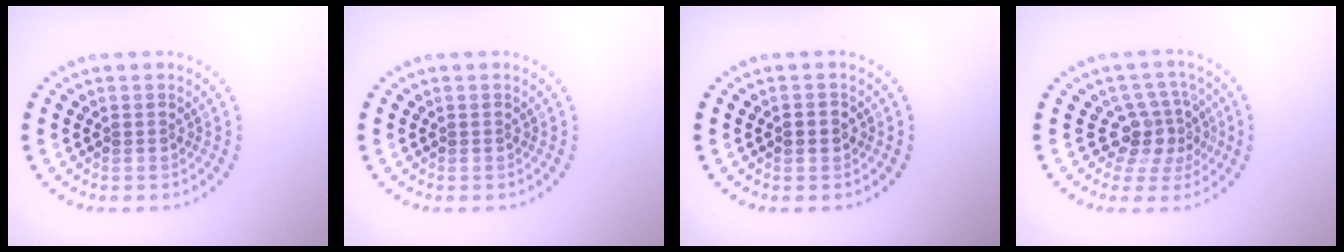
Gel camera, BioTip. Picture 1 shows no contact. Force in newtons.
{"total": 0.0}
{"total": 1.9, "press": 1.9, "slide": 0.2}
{"total": 3.7, "press": 2.7, "slide": 2.5}